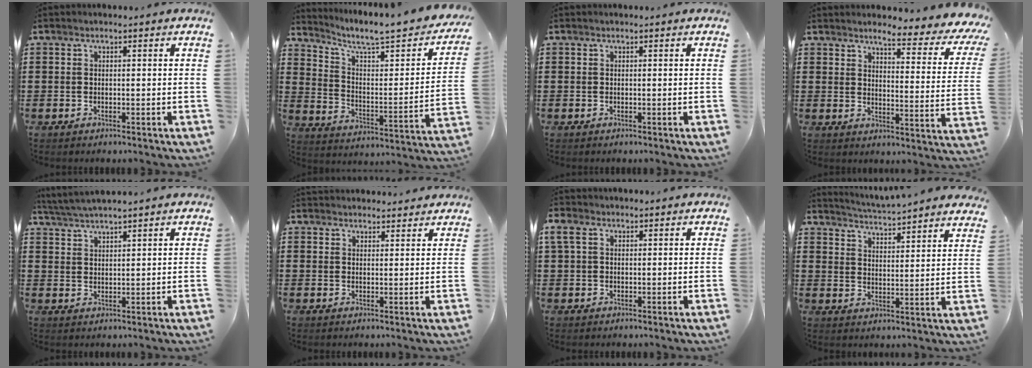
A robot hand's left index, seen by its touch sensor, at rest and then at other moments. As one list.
[{"total": 5.8, "force": [4.8, 0.6, 3.1], "torque": [-0.080, -0.047, 0.073]}, {"total": 0.0}, {"total": 4.8, "force": [3.9, 0.0, 2.8], "torque": [-0.057, -0.037, 0.057]}, {"total": 2.9, "force": [2.9, -0.6, 0.3], "torque": [-0.016, -0.009, 0.054]}, {"total": 2.4, "force": [2.4, 0.2, -0.1], "torque": [-0.004, -0.007, 0.048]}, {"total": 2.9, "force": [1.2, 1.7, 2.0], "torque": [-0.052, 0.003, 0.020]}, {"total": 4.5, "force": [4.4, -0.9, 0.3], "torque": [-0.028, -0.037, 0.075]}]